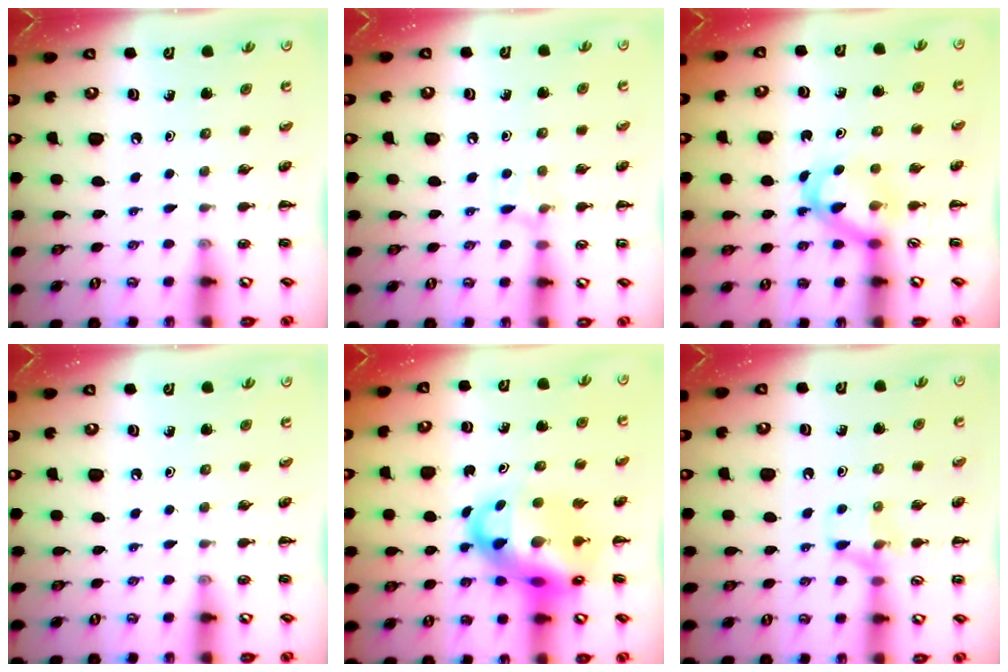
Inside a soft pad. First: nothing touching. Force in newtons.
{"total": 5.7, "press": 5.4, "slide": 1.8}
{"total": 4.7, "press": 4.7, "slide": 0.6}
{"total": 0.0}
{"total": 14.5, "press": 14.0, "slide": 3.5}
{"total": 7.9, "press": 7.9, "slide": 0.7}